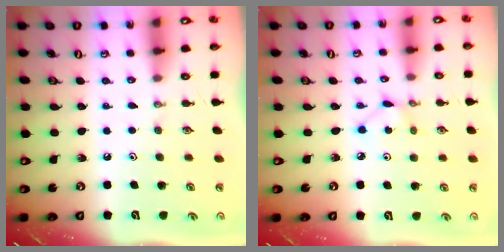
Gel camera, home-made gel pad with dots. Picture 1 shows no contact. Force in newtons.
{"total": 2.1, "press": 2.1, "slide": 0.1}